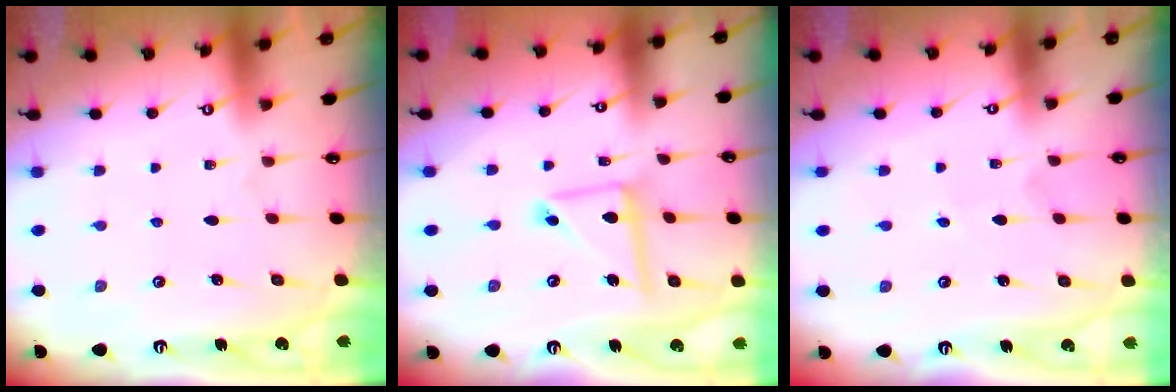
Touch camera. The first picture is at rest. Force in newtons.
{"total": 9.8, "press": 9.8, "slide": 0.9}
{"total": 2.6, "press": 2.6, "slide": 0.3}